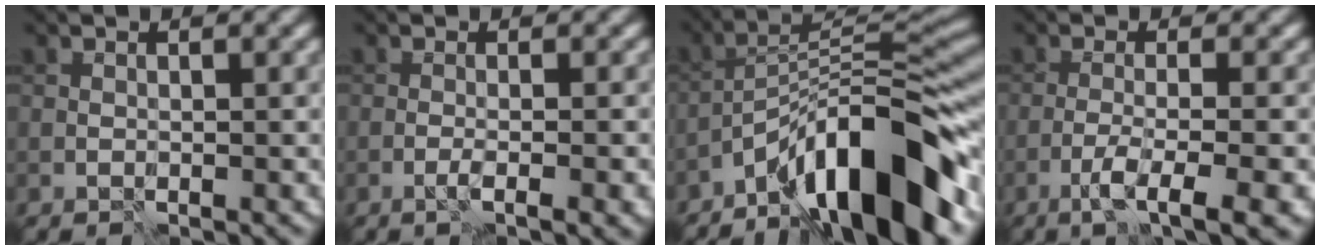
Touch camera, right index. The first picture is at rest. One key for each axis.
{"total": 2.7, "fx": -1.0, "fy": 0.6, "fz": 2.5, "tx": -0.033, "ty": 0.005, "tz": -0.023}
{"total": 11.8, "fx": -7.5, "fy": 3.1, "fz": 8.6, "tx": -0.118, "ty": 0.023, "tz": -0.138}
{"total": 5.6, "fx": -3.0, "fy": 1.2, "fz": 4.6, "tx": -0.072, "ty": 0.003, "tz": -0.053}